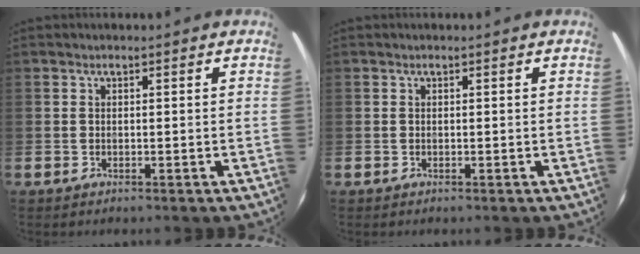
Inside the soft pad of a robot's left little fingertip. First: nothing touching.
{"total": 0.0}